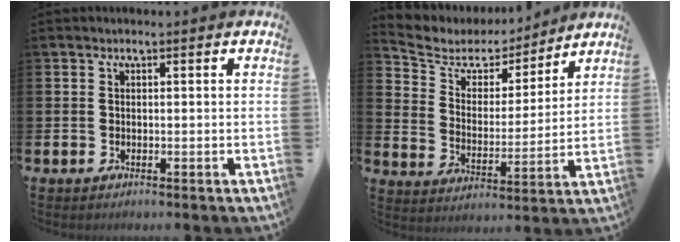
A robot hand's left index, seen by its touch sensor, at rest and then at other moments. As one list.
[{"total": 5.7, "force": [4.9, 2.7, 0.7], "torque": [-0.052, -0.035, 0.082]}]